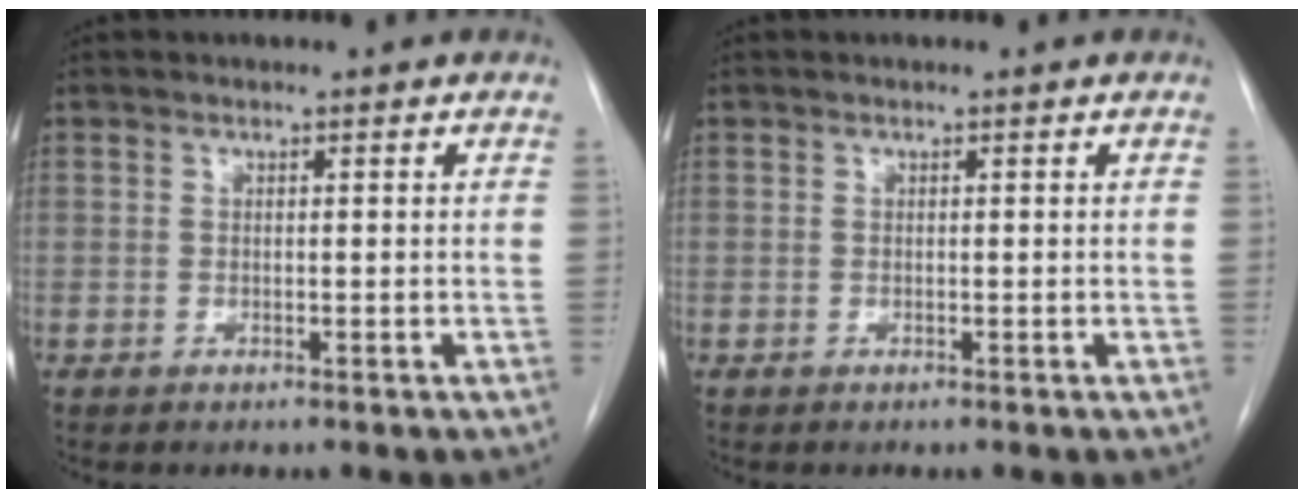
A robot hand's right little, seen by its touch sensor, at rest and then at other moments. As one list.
[{"total": 0.0}]